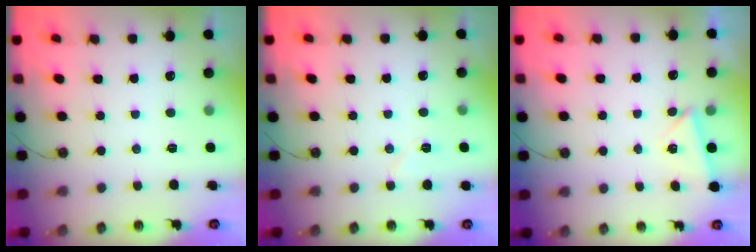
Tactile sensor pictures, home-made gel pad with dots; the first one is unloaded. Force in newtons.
{"total": 5.1, "press": 4.4, "slide": 2.6}
{"total": 2.0, "press": 1.7, "slide": 1.0}